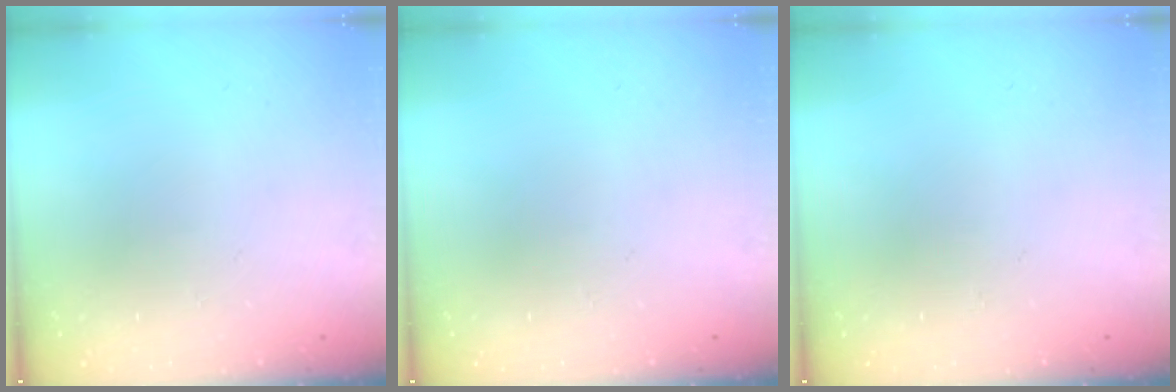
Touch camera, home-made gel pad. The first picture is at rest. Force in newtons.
{"total": 0.0}
{"total": 0.0}